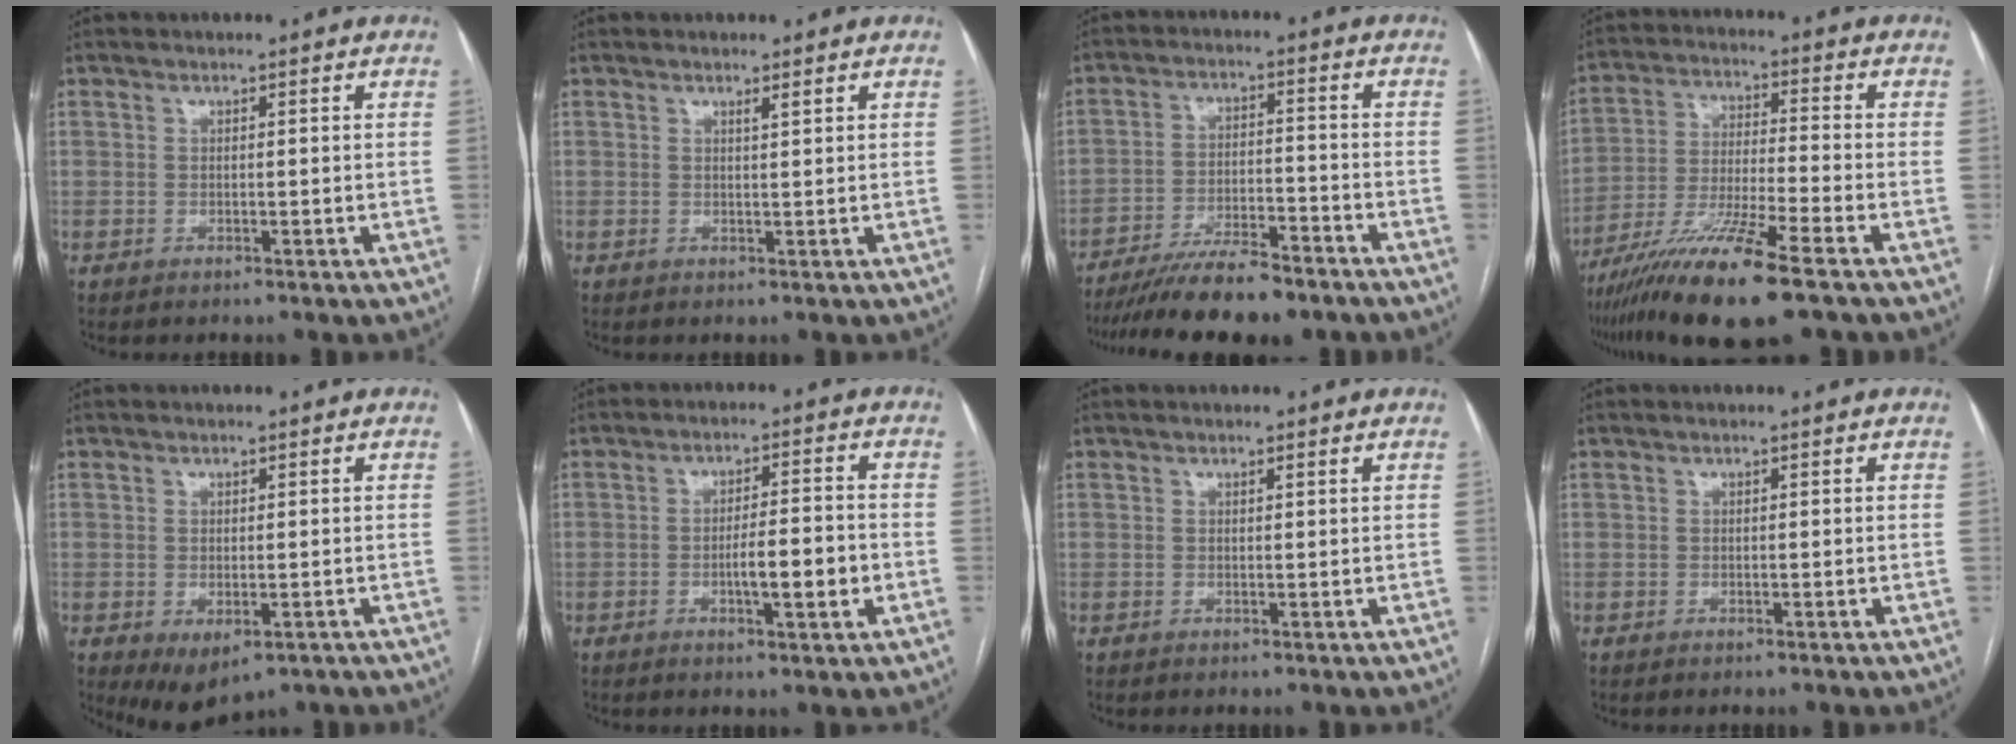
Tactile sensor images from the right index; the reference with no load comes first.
{"total": 0.7, "force": [0.6, -0.2, 0.4], "torque": [-0.014, -0.006, 0.014]}
{"total": 12.3, "force": [-10.4, 2.0, 6.2], "torque": [-0.098, -0.013, -0.167]}
{"total": 13.8, "force": [-9.2, 0.0, 10.3], "torque": [-0.206, -0.040, -0.167]}
{"total": 4.7, "force": [-2.2, 2.5, 3.4], "torque": [-0.046, -0.011, -0.019]}
{"total": 6.4, "force": [-1.7, 1.0, 6.1], "torque": [-0.100, 0.003, -0.025]}
{"total": 0.6, "force": [0.6, 0.0, 0.1], "torque": [-0.009, -0.001, 0.008]}
{"total": 0.0}